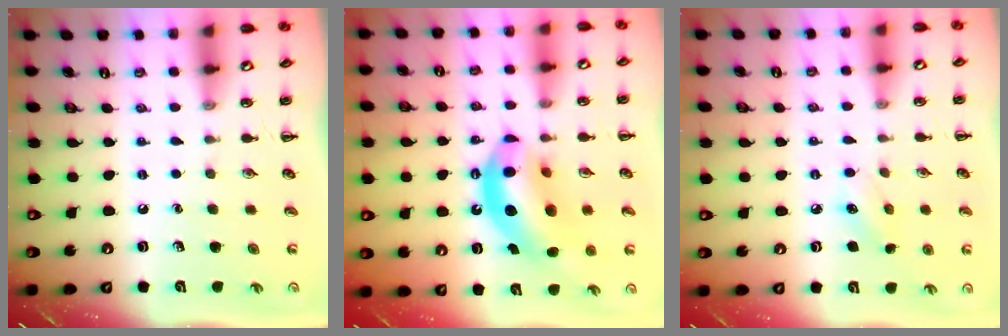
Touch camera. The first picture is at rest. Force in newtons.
{"total": 15.4, "press": 14.9, "slide": 4.1}
{"total": 5.2, "press": 5.1, "slide": 1.3}